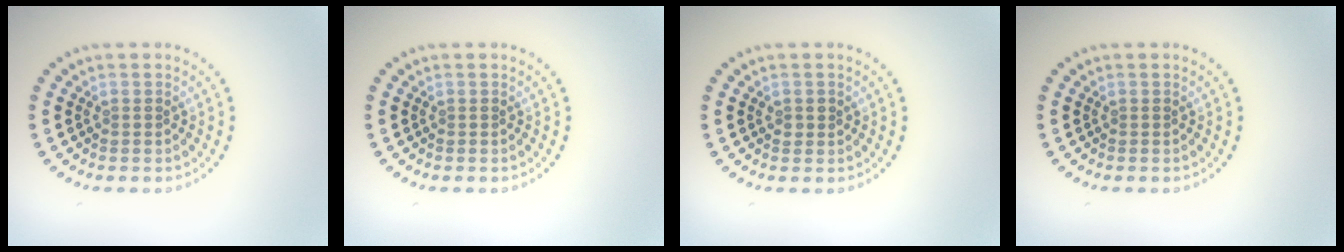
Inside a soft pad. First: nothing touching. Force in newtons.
{"total": 0.0}
{"total": 0.9, "press": 0.8, "slide": 0.1}
{"total": 0.0}